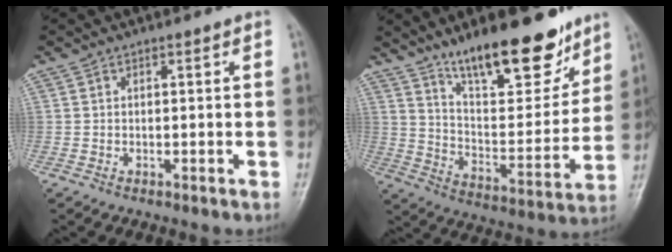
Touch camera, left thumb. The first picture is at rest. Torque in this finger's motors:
{"motor_torque": [1.74, 1.64, 1.43, -1.34, 0.07]}